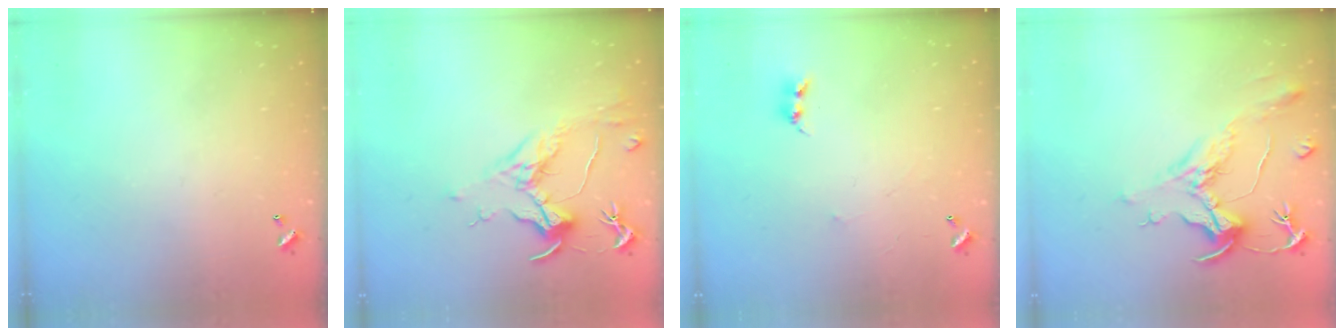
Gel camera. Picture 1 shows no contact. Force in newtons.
{"total": 1.6, "press": 1.4, "slide": 0.7}
{"total": 2.4, "press": 2.4, "slide": 0.4}
{"total": 2.2, "press": 1.7, "slide": 1.3}